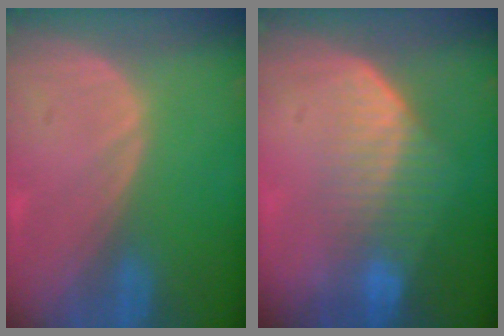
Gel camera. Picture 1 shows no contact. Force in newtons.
{"total": 7.2, "press": 6.2, "slide": 3.7}